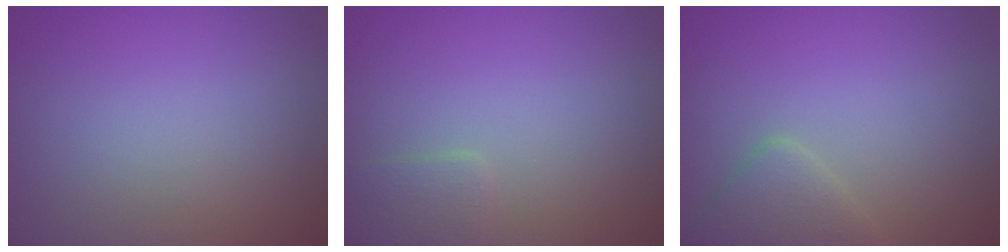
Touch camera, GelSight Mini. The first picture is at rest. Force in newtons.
{"total": 1.4, "press": 1.4, "slide": 0.1}
{"total": 2.6, "press": 2.6, "slide": 0.1}